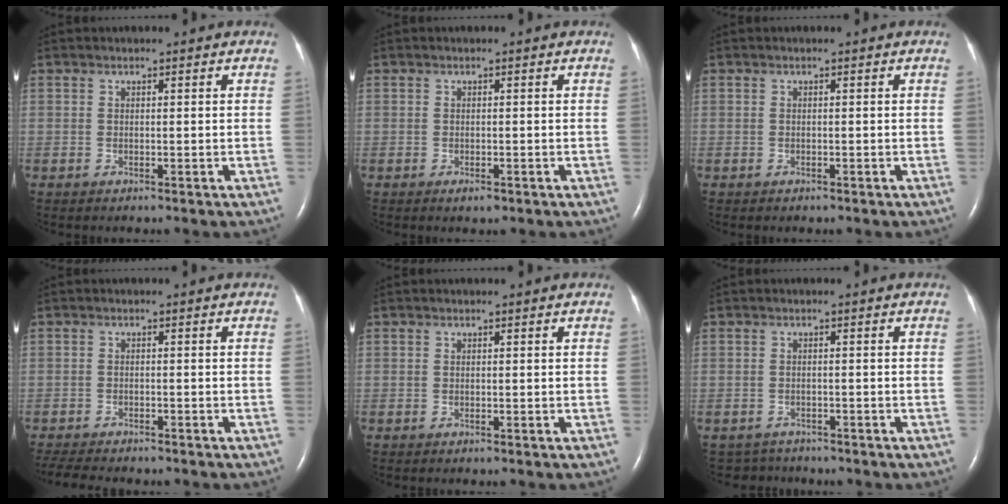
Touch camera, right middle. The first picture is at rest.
{"total": 1.0, "force": [-0.6, 0.3, 0.7], "torque": [-0.013, -0.002, -0.006]}
{"total": 0.0}
{"total": 8.1, "force": [-7.1, 1.8, 3.4], "torque": [-0.058, -0.008, -0.104]}
{"total": 0.0}
{"total": 3.2, "force": [-2.9, 1.2, -0.7], "torque": [0.005, -0.001, -0.044]}